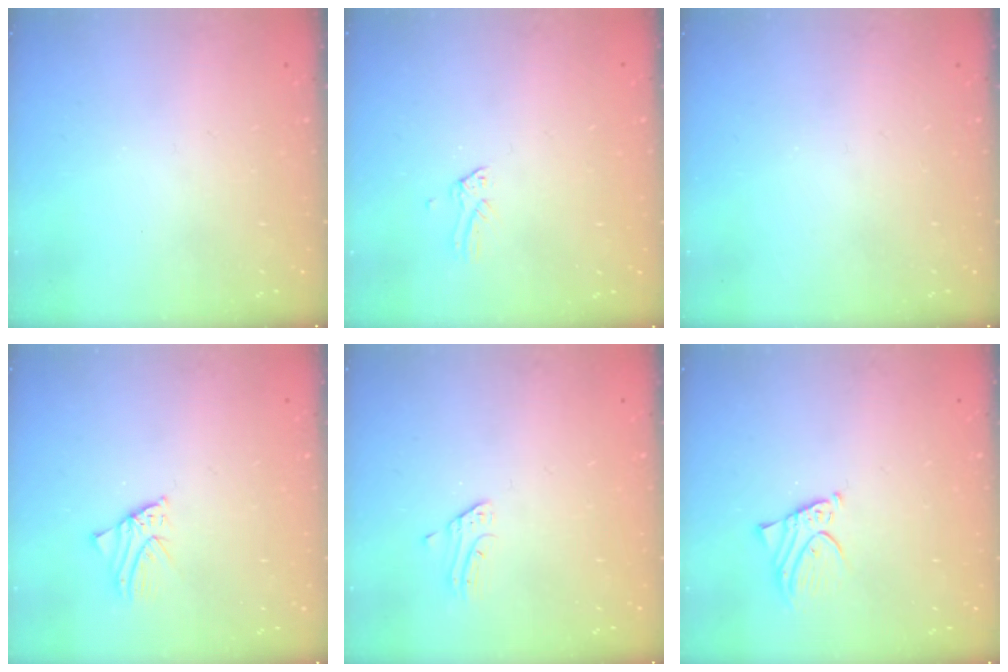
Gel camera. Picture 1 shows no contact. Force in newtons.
{"total": 0.0}
{"total": 0.0}
{"total": 1.5, "press": 1.5, "slide": 0.1}
{"total": 2.4, "press": 2.4, "slide": 0.2}
{"total": 4.3, "press": 4.3, "slide": 0.3}